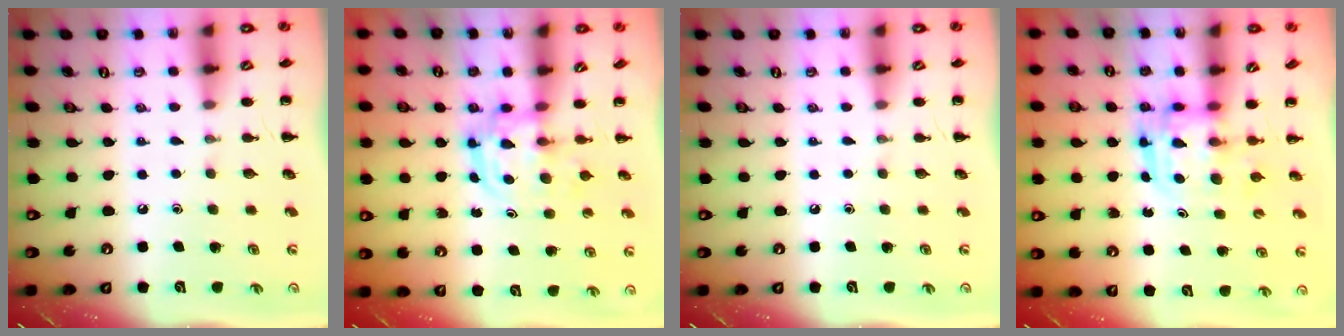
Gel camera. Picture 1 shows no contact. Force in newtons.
{"total": 2.9, "press": 2.9, "slide": 0.3}
{"total": 0.0}
{"total": 3.1, "press": 3.1, "slide": 0.3}